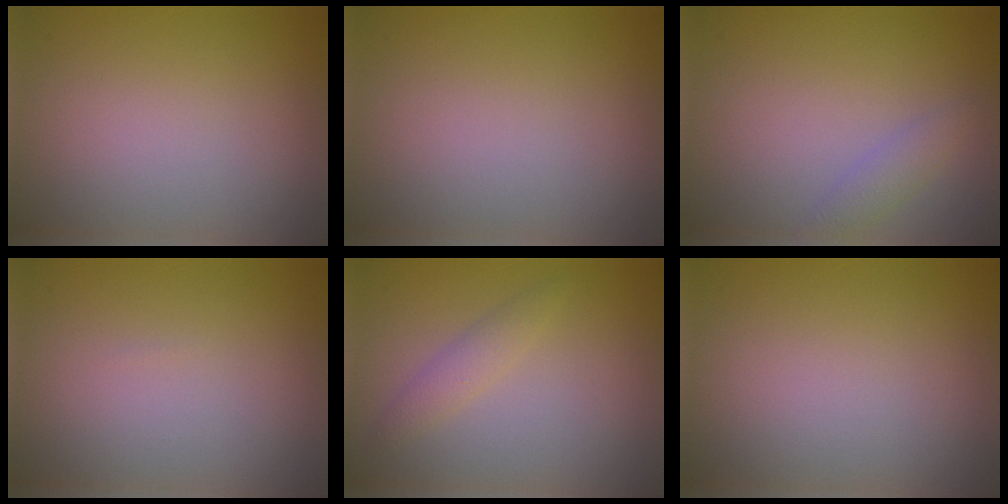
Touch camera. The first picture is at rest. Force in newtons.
{"total": 0.0}
{"total": 1.5, "press": 1.5, "slide": 0.0}
{"total": 0.0}
{"total": 1.5, "press": 1.5, "slide": 0.0}
{"total": 0.0}